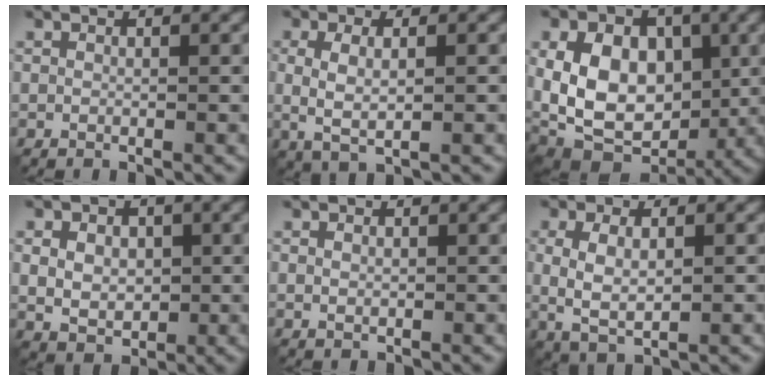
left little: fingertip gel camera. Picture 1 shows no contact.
{"total": 3.1, "force": [0.1, 1.1, 3.0], "torque": [-0.061, 0.000, 0.003]}
{"total": 13.6, "force": [0.8, 10.0, 9.3], "torque": [-0.170, 0.012, 0.014]}
{"total": 4.8, "force": [0.5, 3.7, 3.0], "torque": [-0.046, 0.008, 0.001]}
{"total": 0.7, "force": [0.1, 0.5, 0.5], "torque": [-0.007, 0.000, 0.002]}
{"total": 4.0, "force": [0.0, 1.8, 3.5], "torque": [-0.077, 0.000, 0.004]}